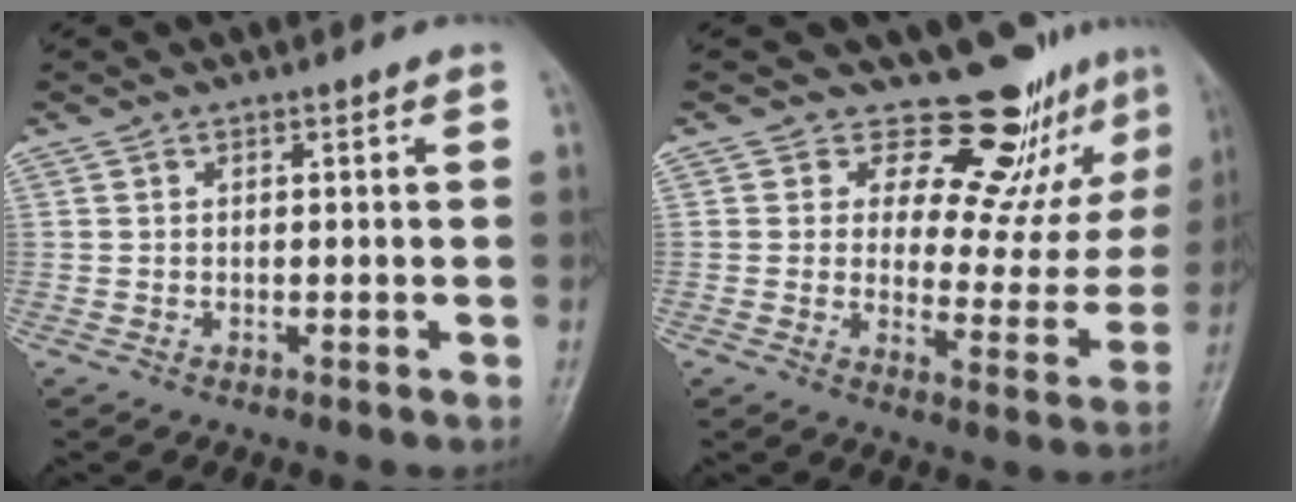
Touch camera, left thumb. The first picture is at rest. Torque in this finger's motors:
{"motor_torque": [0.01, 0.25, -0.17, 0.07, 0.05]}